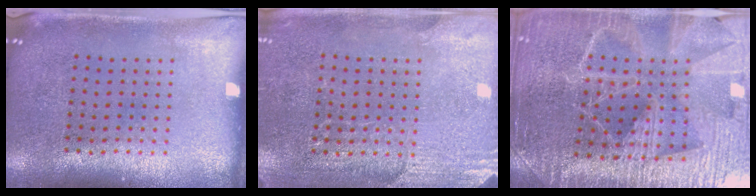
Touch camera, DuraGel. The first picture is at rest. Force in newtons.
{"total": 2.8, "press": 2.7, "slide": 0.8}
{"total": 4.7, "press": 4.4, "slide": 1.7}